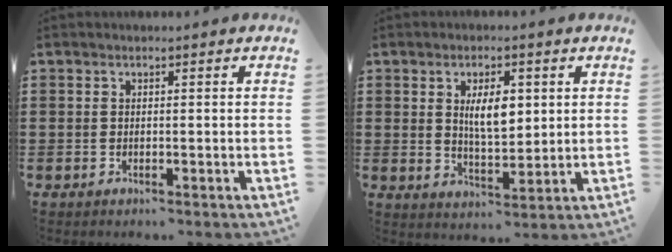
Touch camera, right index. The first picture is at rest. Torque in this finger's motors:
{"motor_torque": [0.55, -0.34, 0.29, 0.12]}